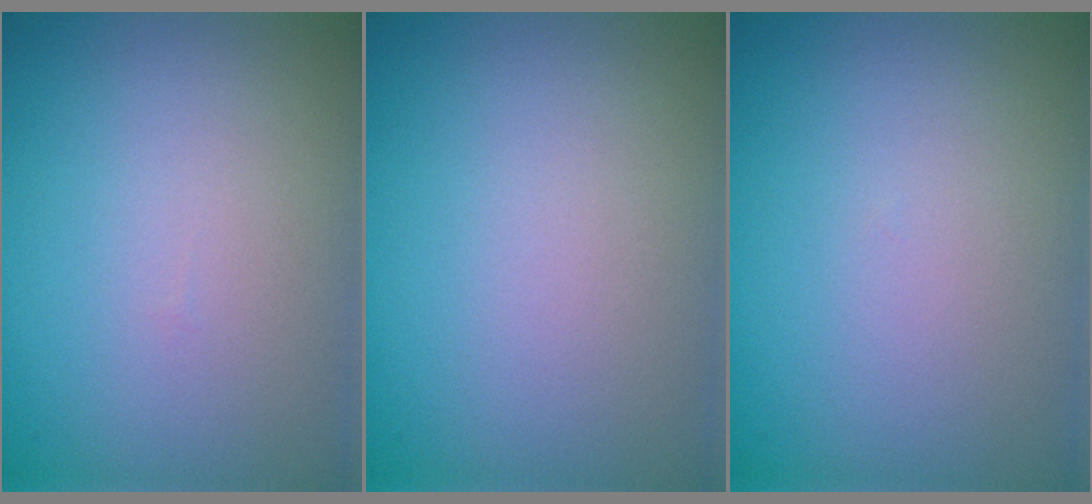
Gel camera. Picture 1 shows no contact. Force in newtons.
{"total": 0.0}
{"total": 0.0}